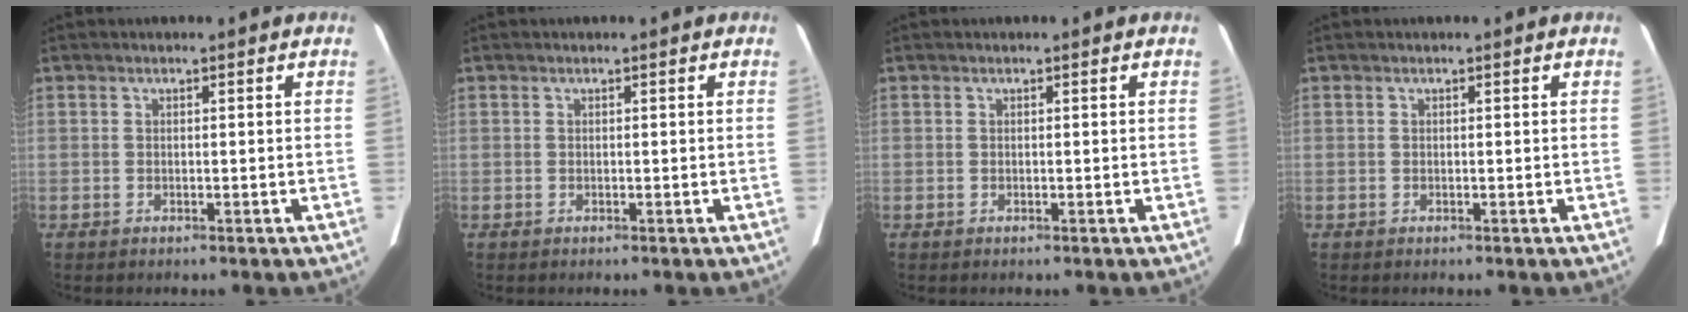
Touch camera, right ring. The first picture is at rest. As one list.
[{"total": 0.0}, {"total": 0.0}, {"total": 0.0}]